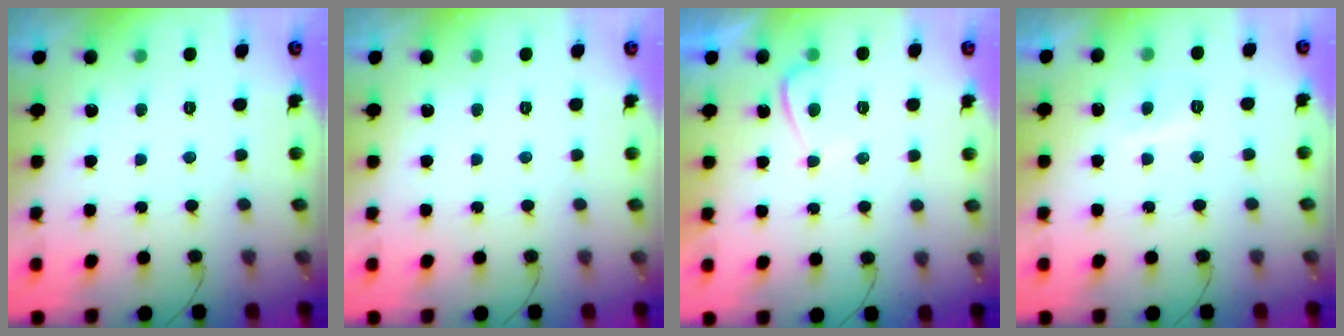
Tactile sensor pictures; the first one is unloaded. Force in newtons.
{"total": 0.0}
{"total": 2.1, "press": 2.0, "slide": 0.7}
{"total": 2.7, "press": 2.5, "slide": 0.8}